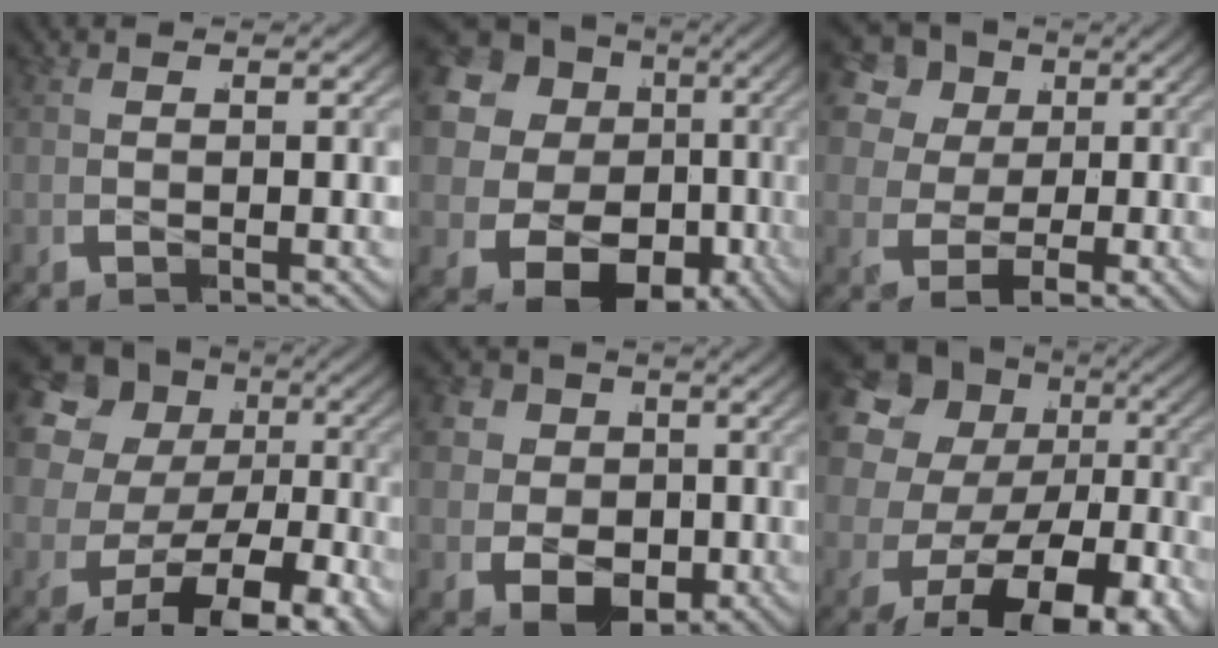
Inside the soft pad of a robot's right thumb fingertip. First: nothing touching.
{"total": 19.5, "force": [-0.2, 15.1, 12.3], "torque": [-0.285, -0.047, 0.010]}
{"total": 12.9, "force": [5.0, 9.9, 6.6], "torque": [-0.137, 0.016, 0.064]}
{"total": 15.7, "force": [0.2, 11.4, 10.8], "torque": [-0.230, -0.028, 0.015]}
{"total": 13.7, "force": [0.3, 11.4, 7.6], "torque": [-0.164, -0.033, 0.005]}
{"total": 18.0, "force": [-0.7, 12.9, 12.5], "torque": [-0.259, -0.037, 0.006]}